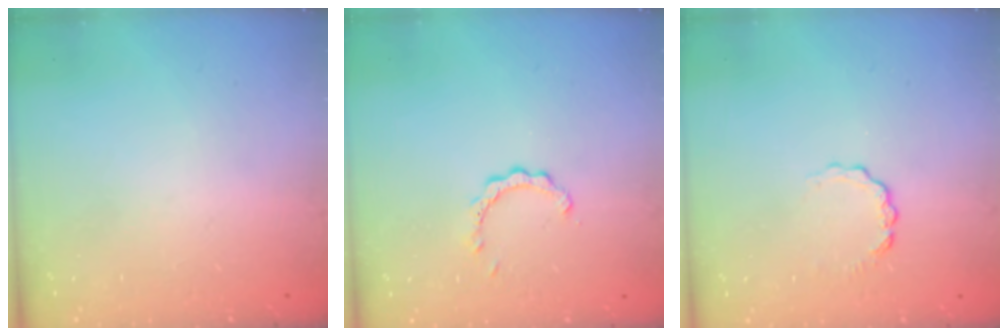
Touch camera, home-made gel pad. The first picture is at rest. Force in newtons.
{"total": 2.1, "press": 2.1, "slide": 0.1}
{"total": 3.4, "press": 3.4, "slide": 0.4}